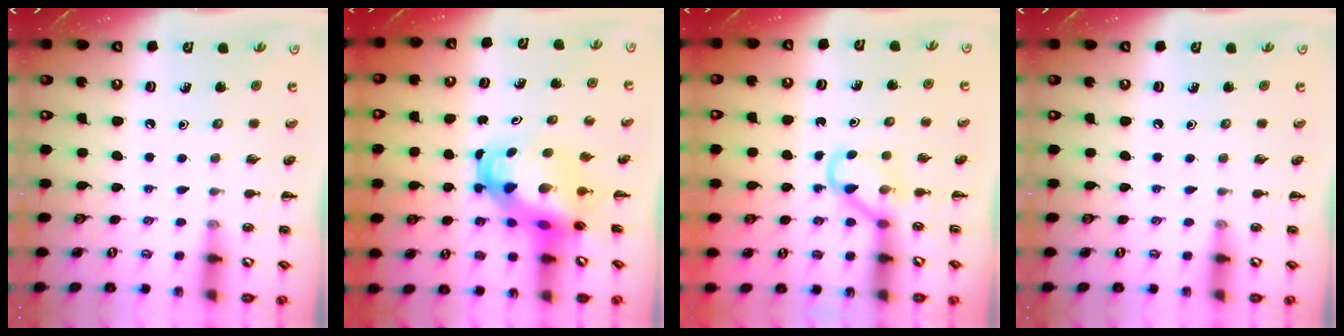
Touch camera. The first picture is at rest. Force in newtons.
{"total": 5.8, "press": 5.6, "slide": 1.6}
{"total": 2.9, "press": 2.8, "slide": 0.9}
{"total": 0.0}